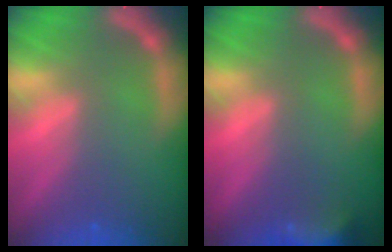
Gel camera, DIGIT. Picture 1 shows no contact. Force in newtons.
{"total": 5.5}